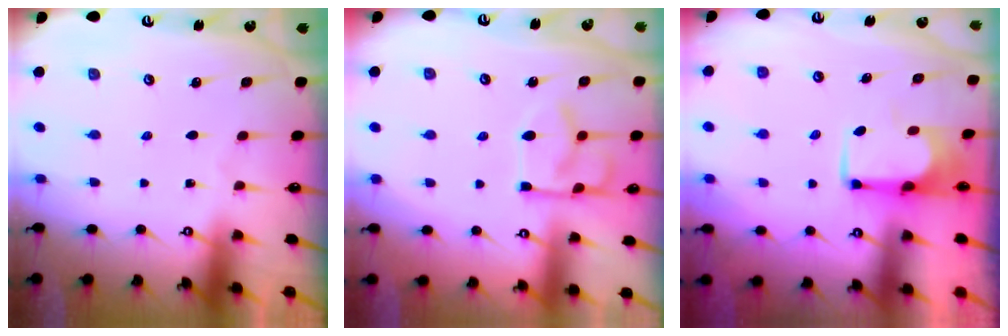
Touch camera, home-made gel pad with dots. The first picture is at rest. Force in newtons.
{"total": 12.1, "press": 12.1, "slide": 0.8}
{"total": 3.2, "press": 3.2, "slide": 0.5}